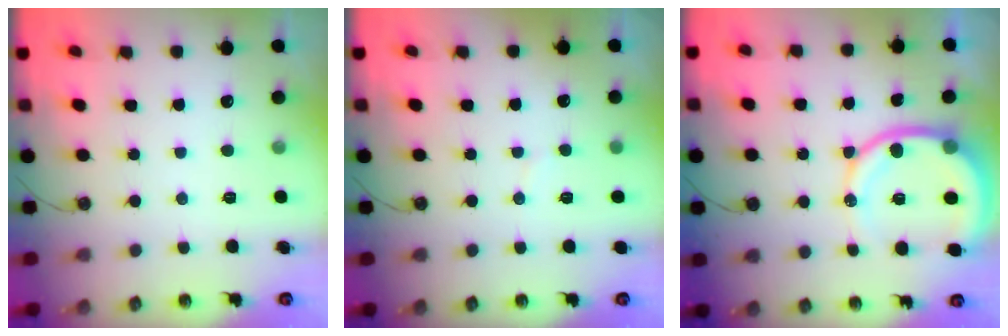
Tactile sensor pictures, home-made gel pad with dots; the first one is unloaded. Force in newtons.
{"total": 2.8, "press": 2.8, "slide": 0.3}
{"total": 12.9, "press": 12.8, "slide": 1.7}